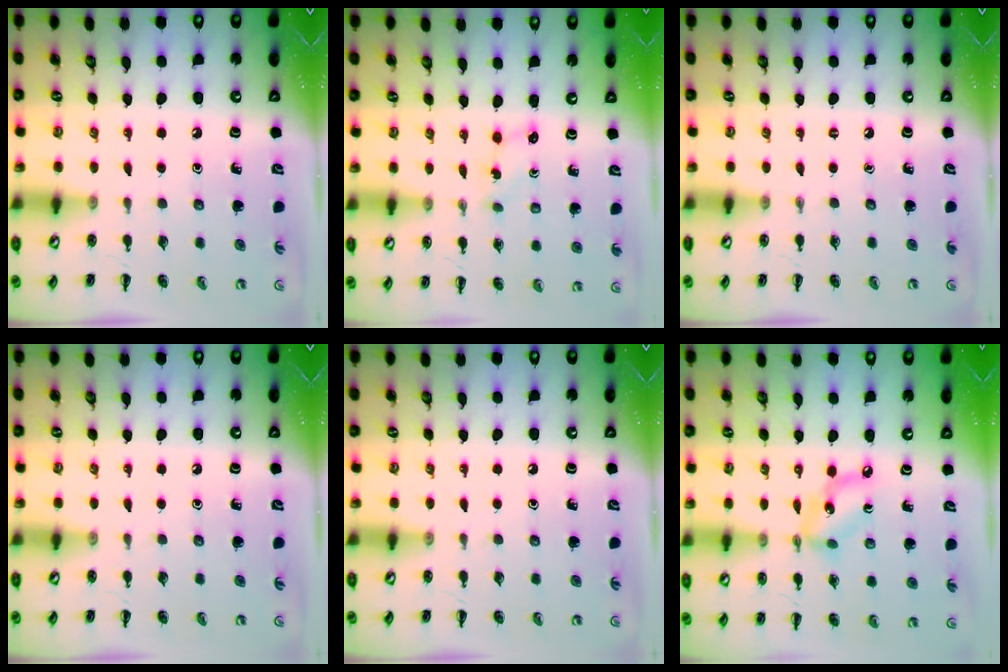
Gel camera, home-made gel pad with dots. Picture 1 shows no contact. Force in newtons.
{"total": 2.8, "press": 2.6, "slide": 1.0}
{"total": 0.0}
{"total": 0.0}
{"total": 0.0}
{"total": 7.1, "press": 6.9, "slide": 1.8}